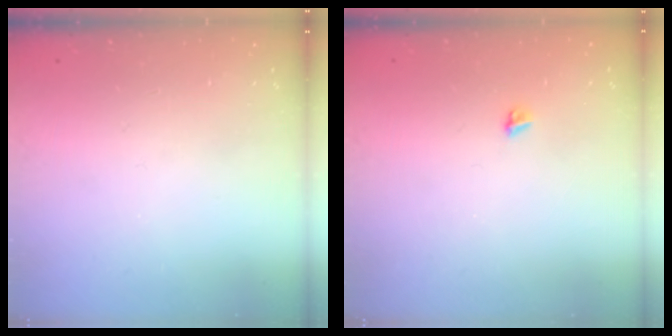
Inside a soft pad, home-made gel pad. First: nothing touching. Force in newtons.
{"total": 3.9, "press": 3.8, "slide": 0.5}